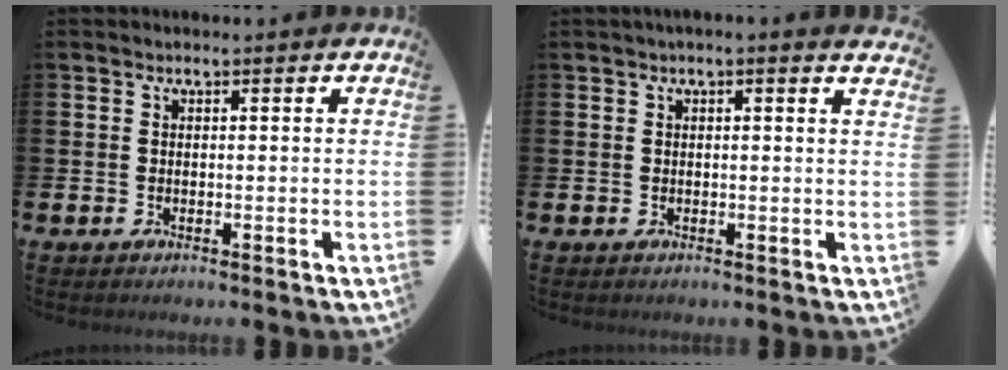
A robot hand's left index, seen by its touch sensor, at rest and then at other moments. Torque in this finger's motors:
{"motor_torque": [0.96, -1.18, 0.14, 0.07]}